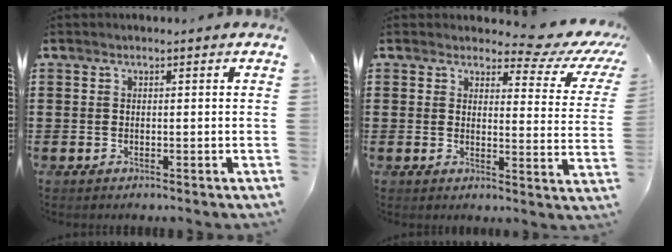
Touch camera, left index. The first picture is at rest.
{"total": 5.3, "force": [4.3, 1.5, 2.8], "torque": [-0.052, -0.022, 0.068]}